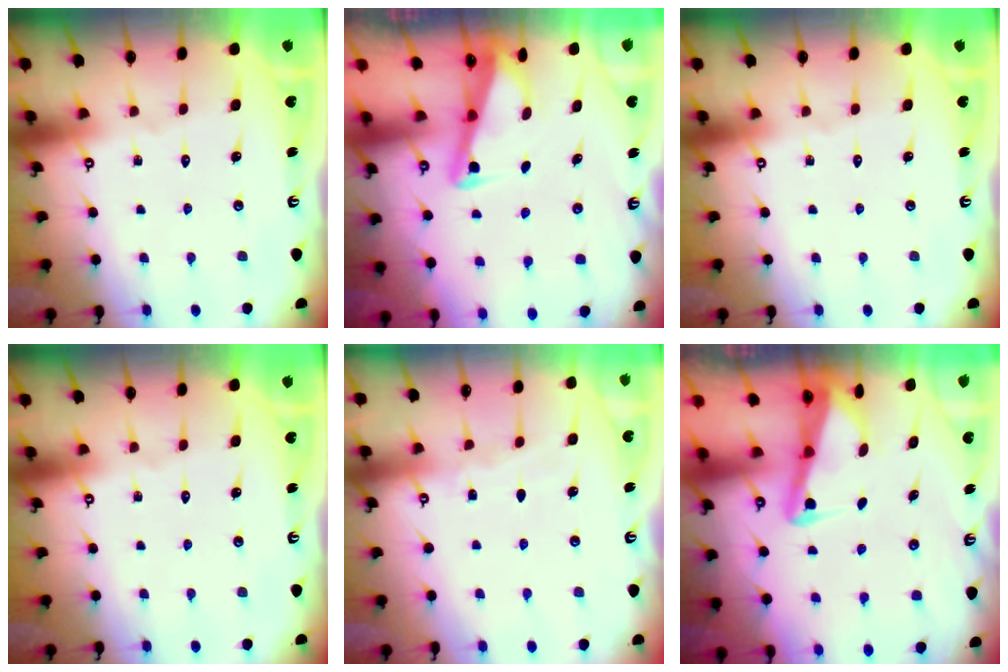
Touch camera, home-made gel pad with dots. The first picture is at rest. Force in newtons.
{"total": 2.8, "press": 2.8, "slide": 0.3}
{"total": 0.0}
{"total": 0.0}
{"total": 3.6, "press": 3.6, "slide": 0.5}
{"total": 3.0, "press": 3.0, "slide": 0.3}